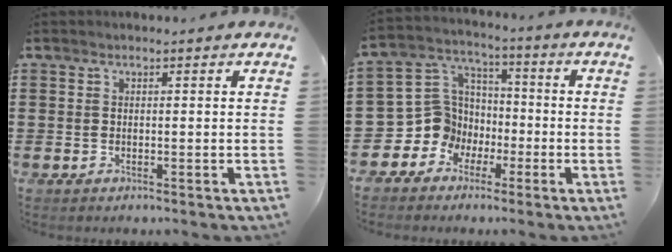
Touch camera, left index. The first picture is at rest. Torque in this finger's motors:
{"motor_torque": [0.82, 0.82, 0.17, 0.00]}